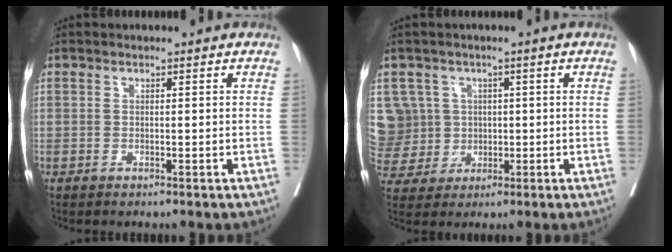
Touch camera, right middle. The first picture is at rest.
{"total": 9.7, "force": [1.8, 9.6, 0.3], "torque": [-0.027, 0.046, 0.053]}